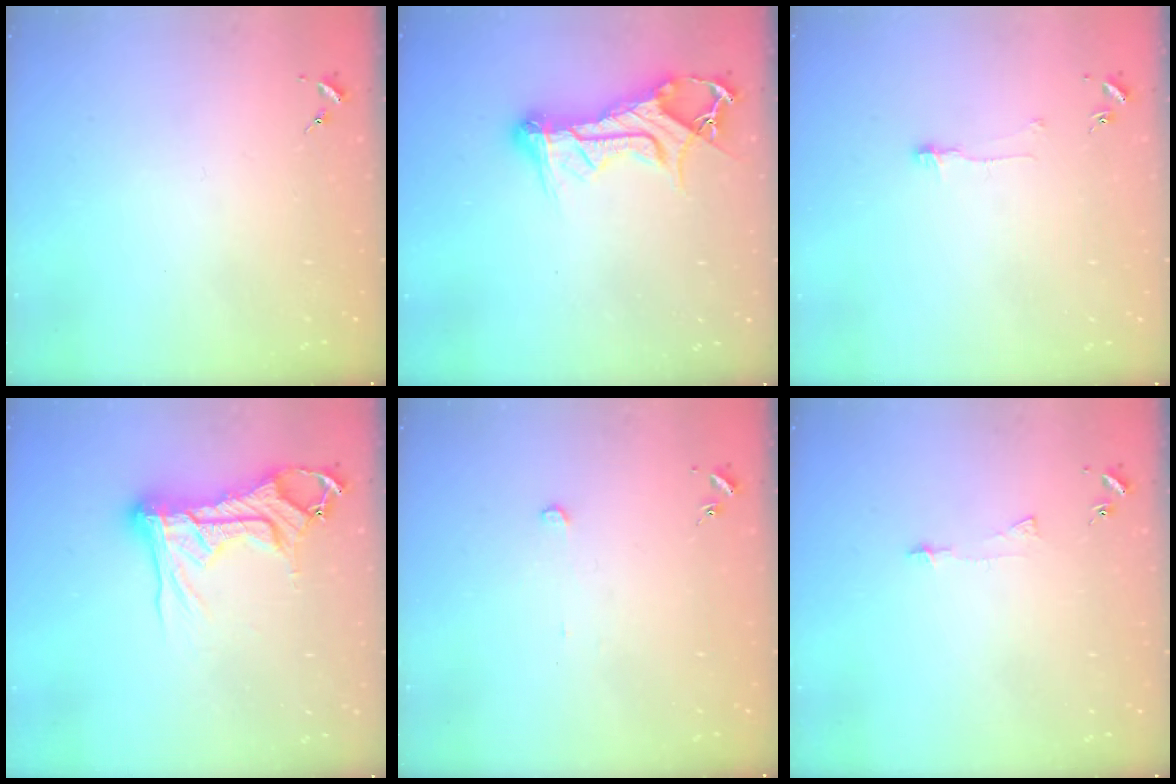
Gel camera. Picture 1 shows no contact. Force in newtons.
{"total": 18.2, "press": 18.2, "slide": 1.8}
{"total": 6.4, "press": 6.4, "slide": 0.4}
{"total": 17.4, "press": 17.3, "slide": 1.8}
{"total": 2.4, "press": 2.4, "slide": 0.2}
{"total": 3.6, "press": 3.6, "slide": 0.3}